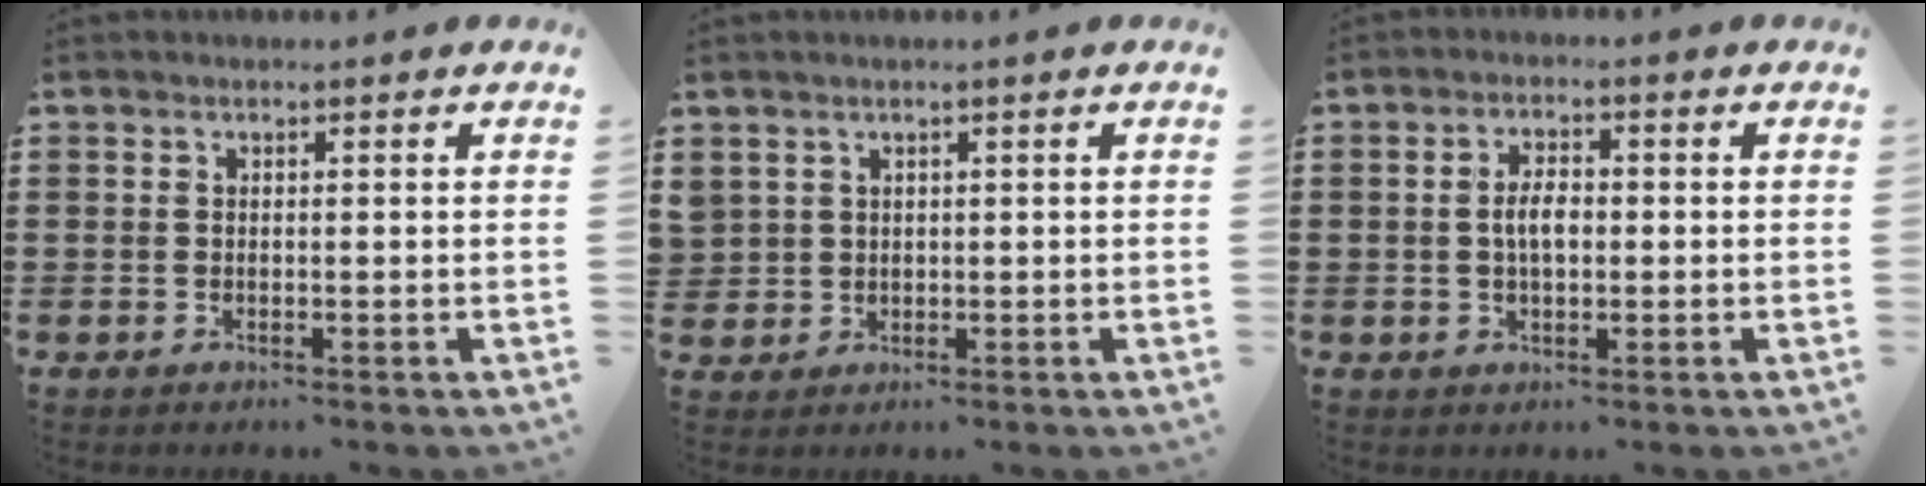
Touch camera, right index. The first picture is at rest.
{"total": 1.7, "force": [1.0, 1.4, 0.0], "torque": [-0.008, 0.006, 0.020]}
{"total": 3.5, "force": [-0.1, 1.6, 3.1], "torque": [-0.060, 0.004, -0.003]}